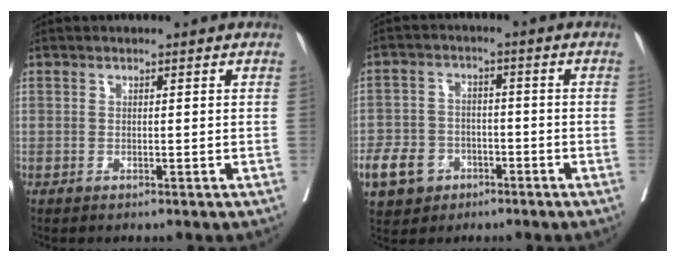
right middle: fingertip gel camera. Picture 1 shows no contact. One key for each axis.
{"total": 7.5, "fx": -3.7, "fy": 5.9, "fz": 2.9, "tx": -0.068, "ty": 0.006, "tz": -0.057}